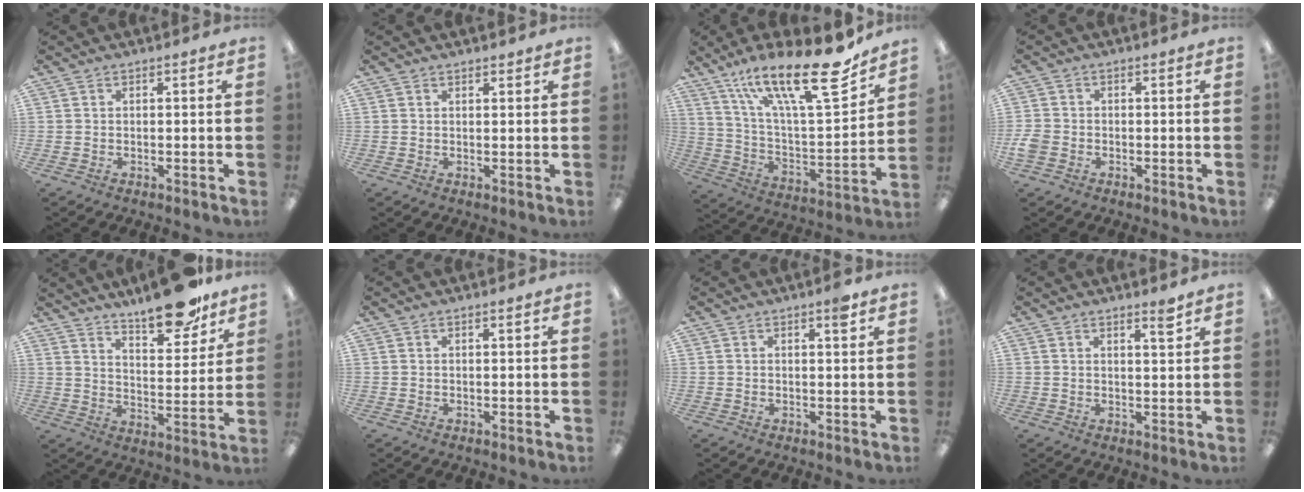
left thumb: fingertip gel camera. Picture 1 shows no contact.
{"total": 1.2, "force": [1.1, 0.3, 0.3], "torque": [0.001, -0.005, 0.019]}
{"total": 25.2, "force": [17.6, 6.0, 16.9], "torque": [-0.272, -0.112, 0.289]}
{"total": 3.2, "force": [-1.0, 2.6, 1.6], "torque": [-0.031, 0.006, -0.018]}
{"total": 14.9, "force": [12.3, 4.8, 6.8], "torque": [-0.082, -0.088, 0.212]}
{"total": 0.8, "force": [0.6, 0.0, 0.5], "torque": [-0.010, -0.001, 0.011]}
{"total": 2.6, "force": [1.8, 0.4, 1.9], "torque": [-0.025, -0.004, 0.027]}
{"total": 3.1, "force": [2.5, 0.1, 1.9], "torque": [-0.027, -0.013, 0.039]}